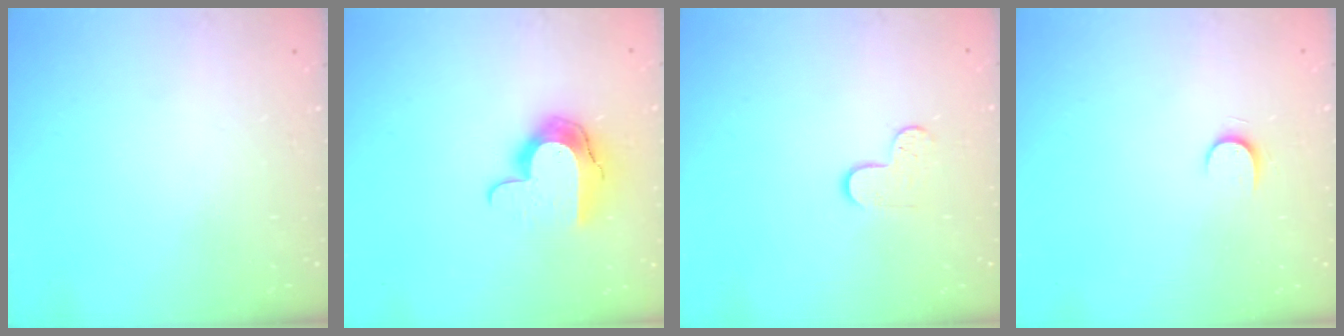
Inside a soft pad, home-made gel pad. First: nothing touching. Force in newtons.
{"total": 10.5, "press": 10.5, "slide": 0.8}
{"total": 4.8, "press": 4.7, "slide": 0.5}
{"total": 5.2, "press": 5.2, "slide": 0.6}